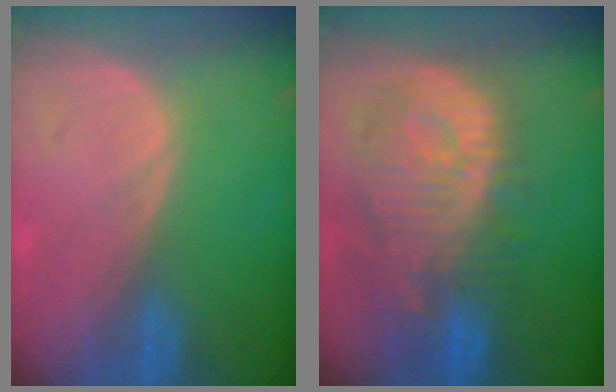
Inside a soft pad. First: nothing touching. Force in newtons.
{"total": 12.2, "press": 11.0, "slide": 5.3}